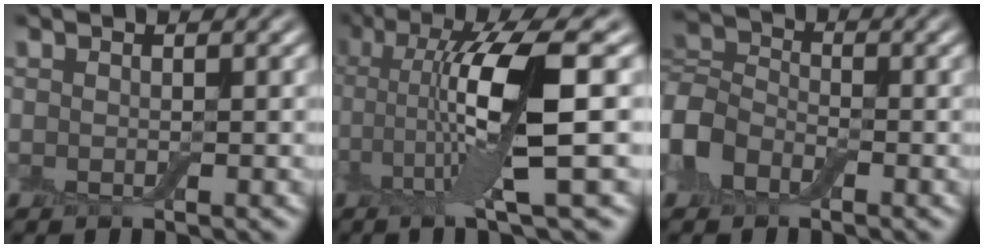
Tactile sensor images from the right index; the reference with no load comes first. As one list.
[{"total": 9.4, "force": [0.9, 2.0, 9.1], "torque": [-0.154, 0.003, 0.018]}, {"total": 4.2, "force": [-1.5, 3.4, 2.1], "torque": [-0.042, 0.011, -0.045]}]